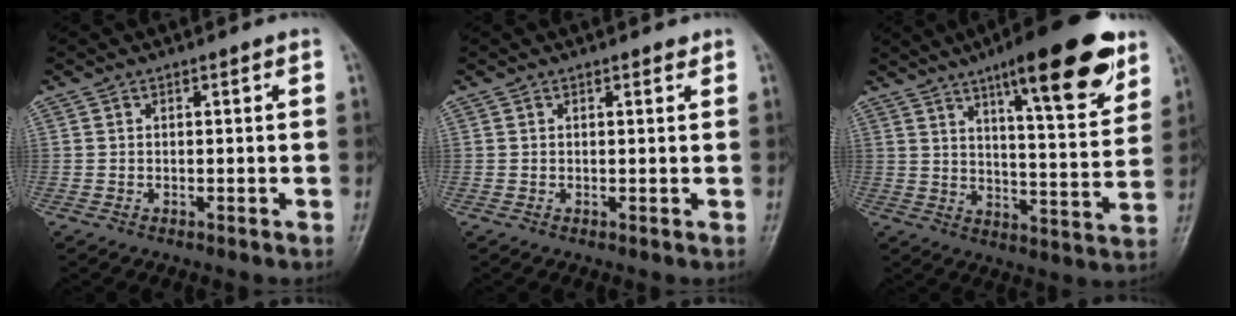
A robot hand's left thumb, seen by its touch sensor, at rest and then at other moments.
{"total": 1.0, "force": [0.8, 0.4, 0.5], "torque": [-0.005, -0.005, 0.009]}
{"total": 19.0, "force": [11.4, 4.7, 14.4], "torque": [-0.170, -0.051, 0.166]}